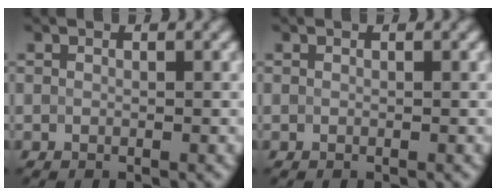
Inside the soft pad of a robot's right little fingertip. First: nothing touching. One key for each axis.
{"total": 0.0}